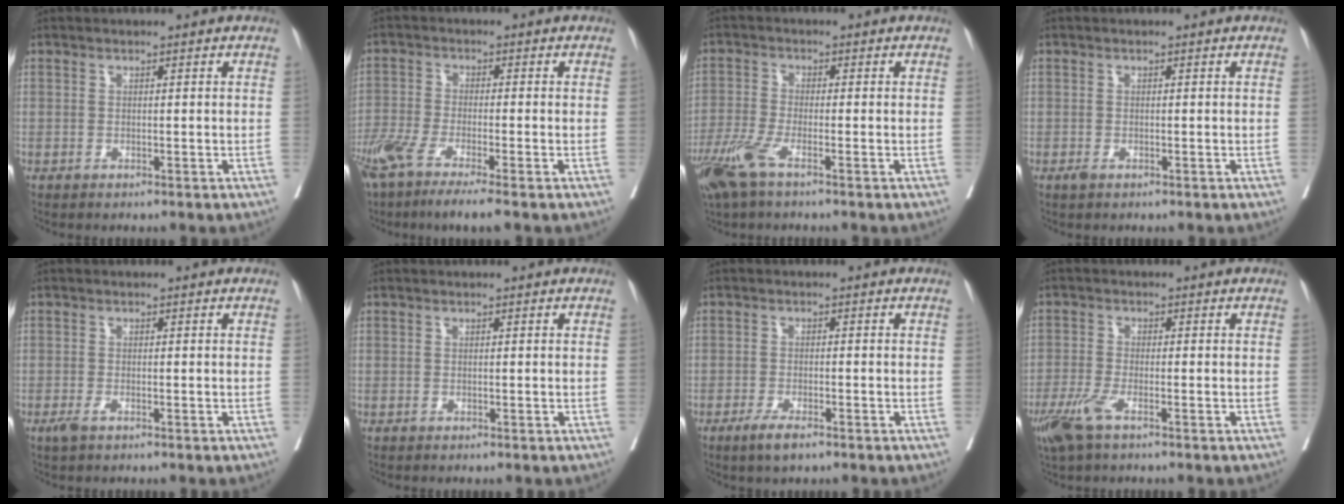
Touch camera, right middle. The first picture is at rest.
{"total": 9.6, "force": [-6.8, 0.3, 6.8], "torque": [-0.121, -0.023, -0.116]}
{"total": 6.1, "force": [-3.8, 0.9, 4.7], "torque": [-0.109, -0.015, -0.077]}
{"total": 0.7, "force": [-0.4, 0.3, 0.5], "torque": [-0.011, -0.001, -0.004]}
{"total": 1.4, "force": [-0.8, 0.4, 1.0], "torque": [-0.024, -0.003, -0.014]}
{"total": 0.0}
{"total": 3.6, "force": [-2.4, 0.8, 2.6], "torque": [-0.049, -0.005, -0.042]}
{"total": 5.0, "force": [-3.1, 0.9, 3.9], "torque": [-0.089, -0.014, -0.060]}